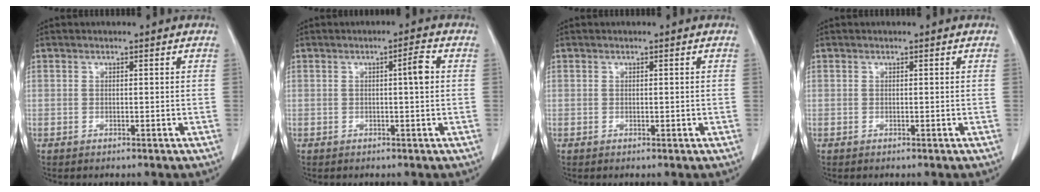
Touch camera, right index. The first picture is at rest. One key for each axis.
{"total": 2.7, "fx": 0.4, "fy": 0.0, "fz": 2.7, "tx": -0.042, "ty": 0.003, "tz": 0.006}
{"total": 0.0}
{"total": 0.0}